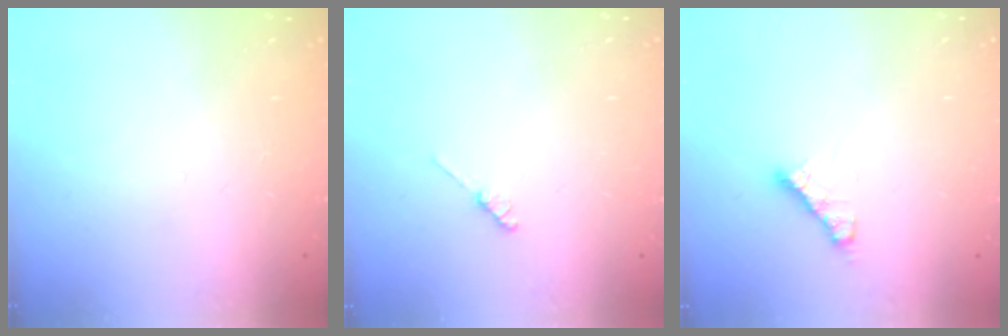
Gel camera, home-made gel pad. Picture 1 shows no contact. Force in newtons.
{"total": 2.0, "press": 1.9, "slide": 0.3}
{"total": 4.8, "press": 4.8, "slide": 0.3}